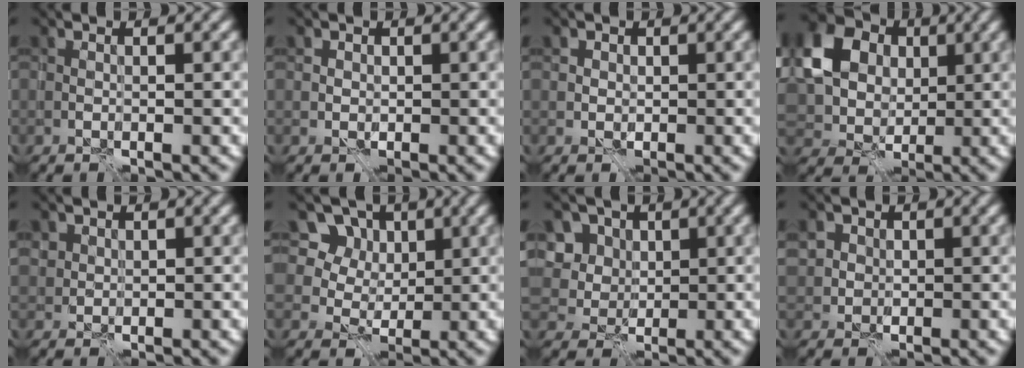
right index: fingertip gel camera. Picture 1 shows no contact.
{"total": 1.0, "force": [0.3, 1.0, 0.1], "torque": [0.002, 0.001, 0.006]}
{"total": 1.3, "force": [0.4, 1.2, 0.2], "torque": [0.001, 0.002, 0.007]}
{"total": 10.9, "force": [2.5, 9.0, 5.6], "torque": [-0.137, 0.024, 0.034]}
{"total": 1.2, "force": [0.7, 1.0, -0.1], "torque": [0.000, -0.002, 0.015]}
{"total": 10.4, "force": [5.5, 7.8, 4.0], "torque": [-0.089, 0.004, 0.092]}
{"total": 7.6, "force": [3.2, 6.2, 3.0], "torque": [-0.065, 0.015, 0.043]}
{"total": 2.2, "force": [0.6, 2.1, 0.5], "torque": [-0.012, -0.002, 0.012]}